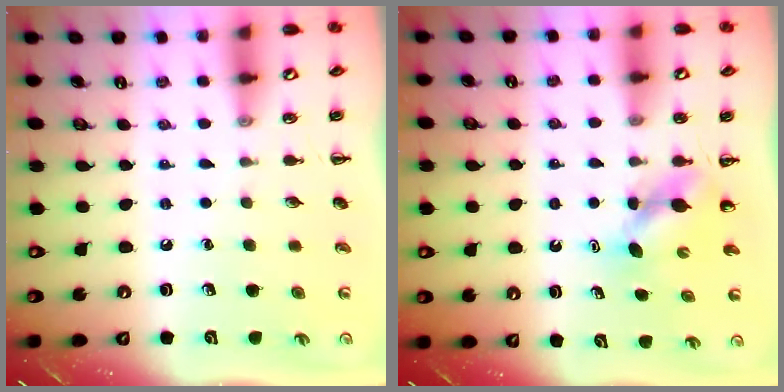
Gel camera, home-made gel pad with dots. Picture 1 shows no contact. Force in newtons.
{"total": 4.5, "press": 4.4, "slide": 0.5}